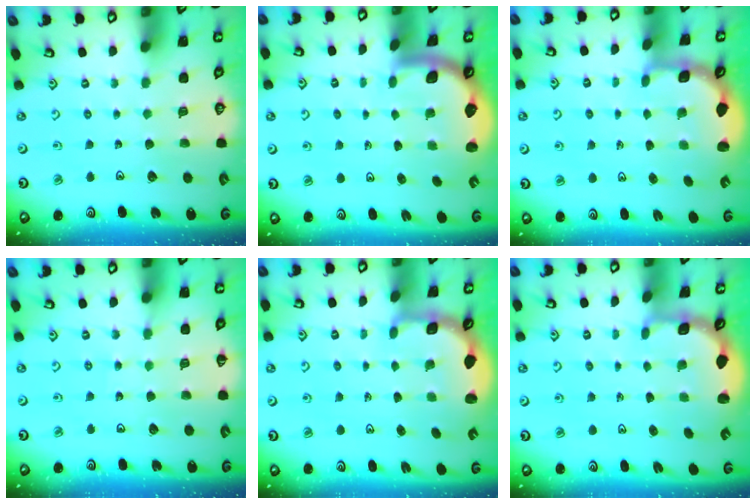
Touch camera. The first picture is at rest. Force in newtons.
{"total": 1.8, "press": 1.8, "slide": 0.3}
{"total": 2.8, "press": 2.3, "slide": 1.7}
{"total": 5.0, "press": 4.7, "slide": 1.6}
{"total": 3.0, "press": 2.0, "slide": 2.2}
{"total": 2.4, "press": 1.8, "slide": 1.6}